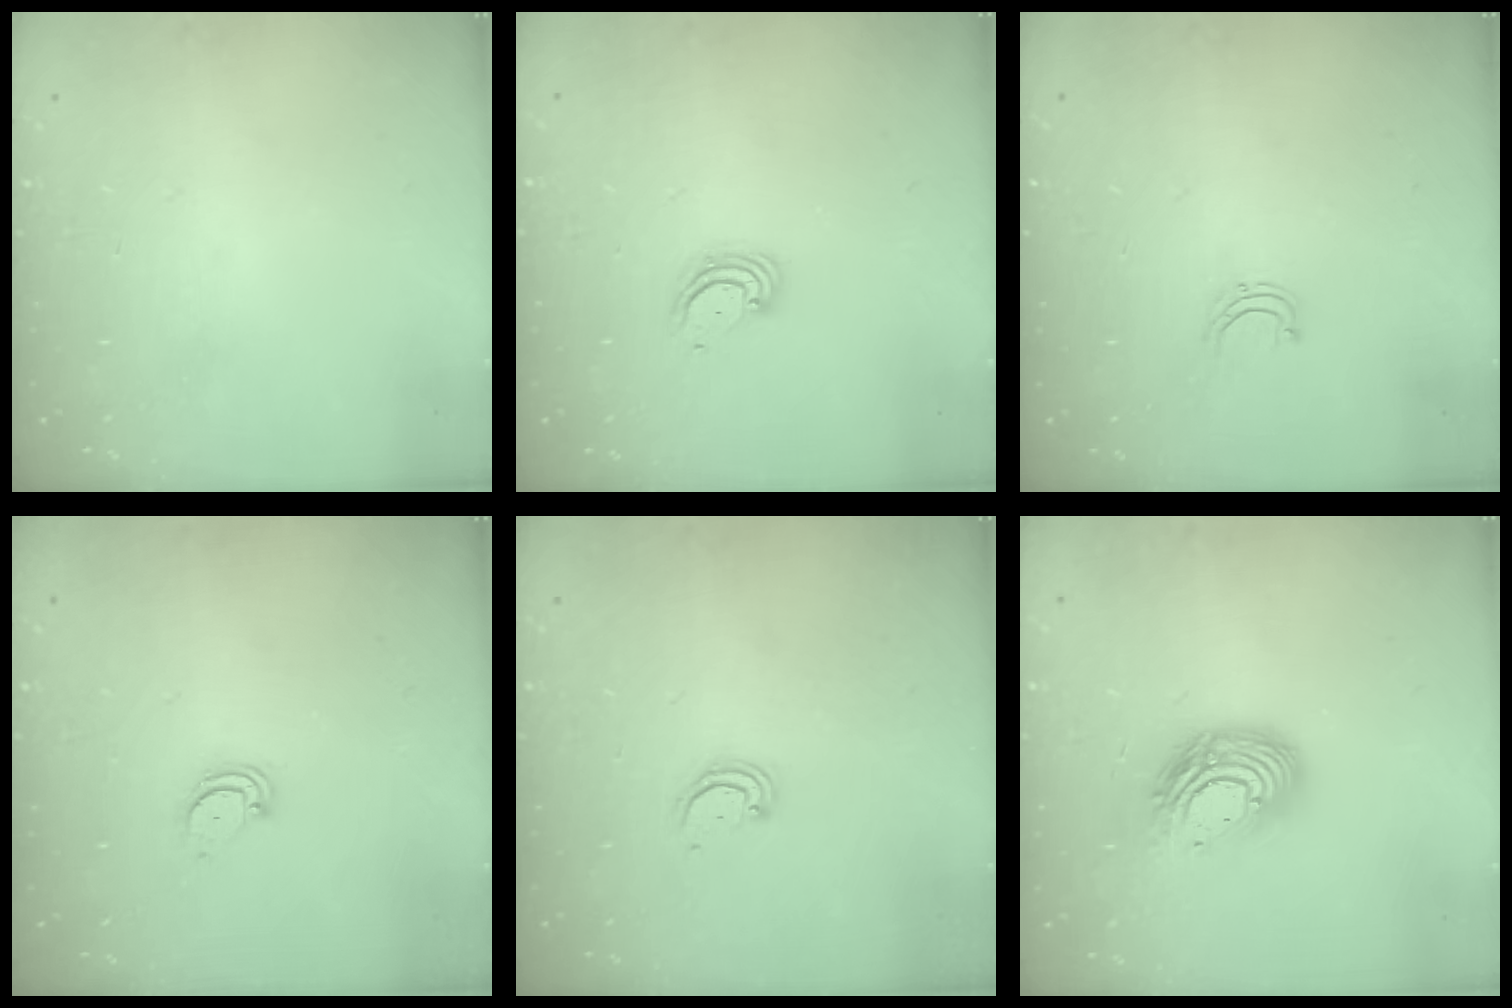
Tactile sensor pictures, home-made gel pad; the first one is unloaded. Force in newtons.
{"total": 3.3, "press": 3.3, "slide": 0.3}
{"total": 4.3, "press": 4.3, "slide": 0.3}
{"total": 2.6, "press": 2.6, "slide": 0.2}
{"total": 2.4, "press": 2.4, "slide": 0.2}
{"total": 13.4, "press": 13.4, "slide": 1.0}